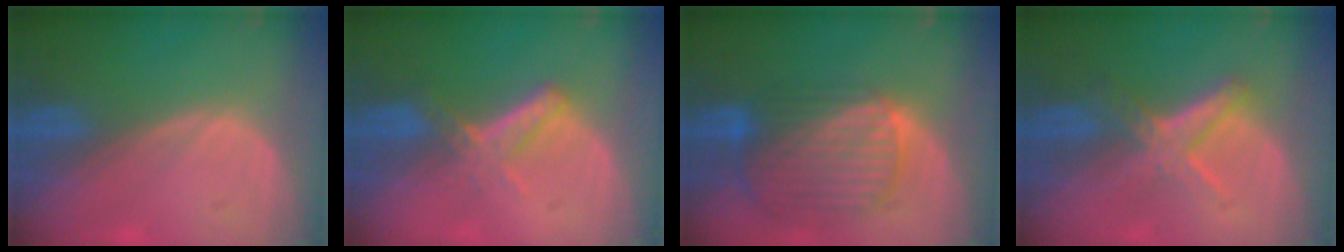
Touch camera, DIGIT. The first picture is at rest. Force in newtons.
{"total": 5.6, "press": 4.7, "slide": 3.0}
{"total": 10.3, "press": 8.7, "slide": 5.6}
{"total": 5.6, "press": 5.4, "slide": 1.5}